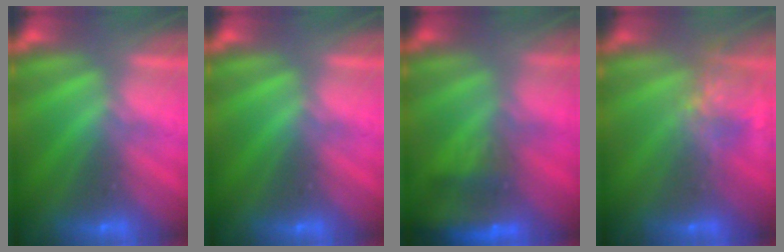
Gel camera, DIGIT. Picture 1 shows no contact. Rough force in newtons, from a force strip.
{"total": 0.0}
{"total": 9.6}
{"total": 11.1}